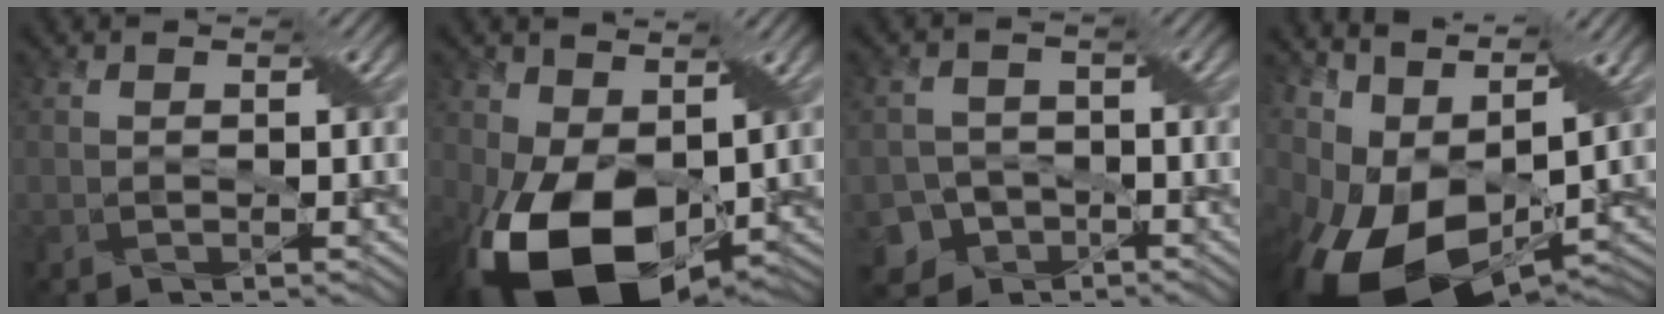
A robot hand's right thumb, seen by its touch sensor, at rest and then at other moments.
{"total": 16.6, "force": [-3.0, 10.6, 12.4], "torque": [-0.261, -0.038, -0.050]}
{"total": 5.9, "force": [-3.5, 4.6, 0.9], "torque": [-0.012, -0.004, -0.061]}
{"total": 16.0, "force": [-0.3, 9.4, 12.9], "torque": [-0.248, -0.016, 0.028]}